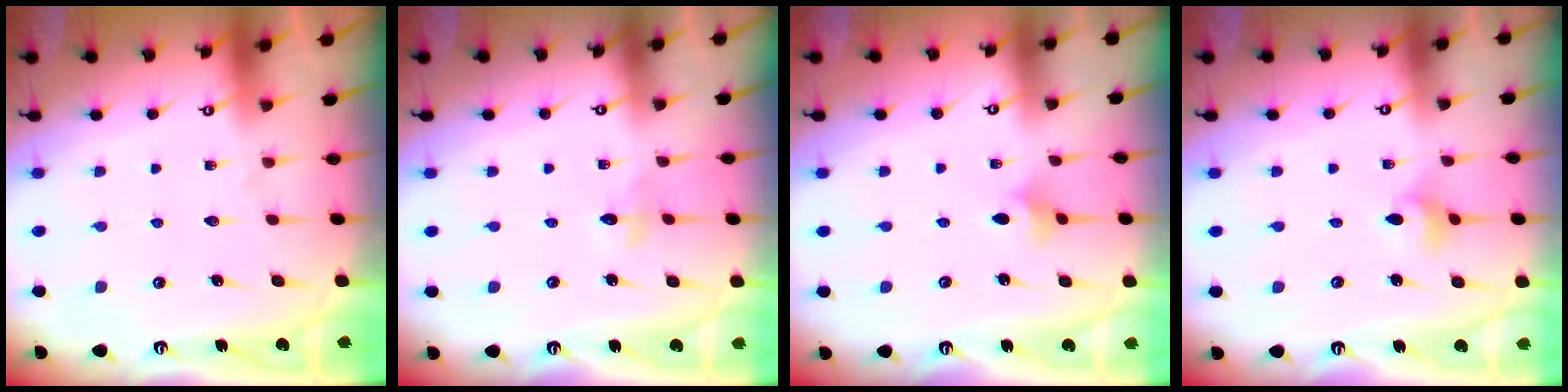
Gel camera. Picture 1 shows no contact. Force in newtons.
{"total": 2.6, "press": 2.6, "slide": 0.3}
{"total": 2.9, "press": 2.8, "slide": 0.6}
{"total": 3.6, "press": 3.6, "slide": 0.7}